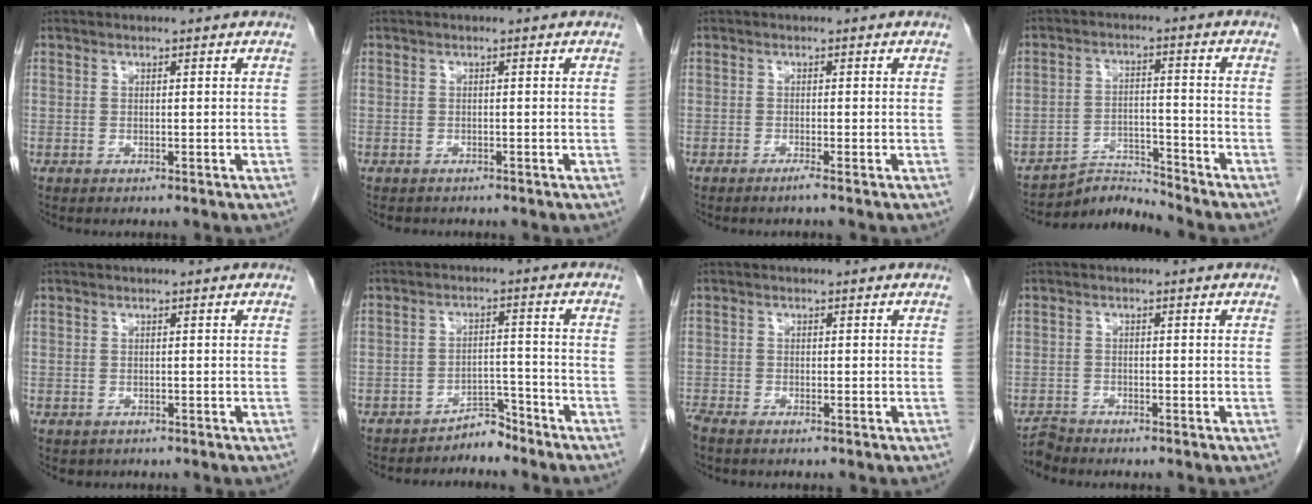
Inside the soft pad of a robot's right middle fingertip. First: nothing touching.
{"total": 1.4, "force": [-1.2, 0.6, 0.2], "torque": [-0.008, -0.001, -0.016]}
{"total": 0.9, "force": [-0.6, -0.3, 0.5], "torque": [-0.007, 0.001, -0.012]}
{"total": 5.5, "force": [-4.9, -1.3, -1.9], "torque": [0.030, 0.004, -0.084]}
{"total": 0.8, "force": [-0.5, 0.6, 0.0], "torque": [-0.008, 0.002, -0.002]}
{"total": 3.4, "force": [-3.3, 0.9, 0.2], "torque": [0.005, 0.000, -0.054]}
{"total": 2.0, "force": [-1.7, 0.4, 1.0], "torque": [-0.021, -0.005, -0.029]}
{"total": 1.8, "force": [-1.8, -0.1, -0.3], "torque": [0.007, -0.010, -0.032]}